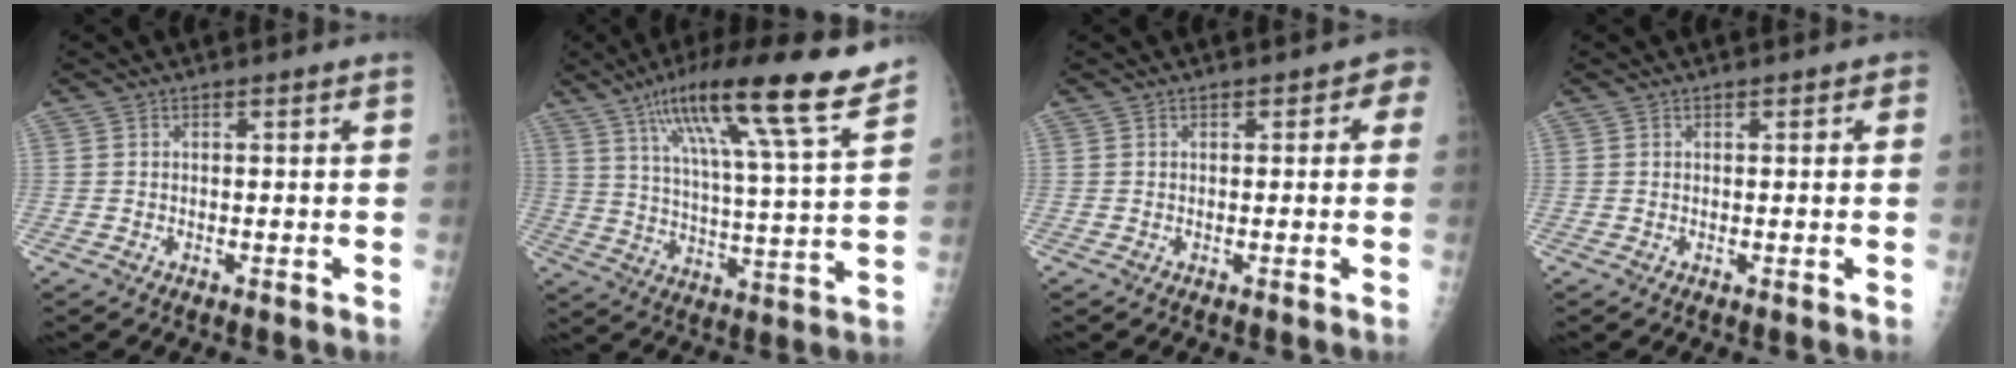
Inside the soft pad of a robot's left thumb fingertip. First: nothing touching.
{"total": 21.4, "force": [14.4, 2.0, 15.8], "torque": [-0.238, -0.043, 0.228]}
{"total": 2.4, "force": [0.8, 1.6, 1.6], "torque": [0.002, 0.005, 0.003]}
{"total": 0.9, "force": [0.5, 0.5, 0.6], "torque": [0.001, 0.001, 0.002]}